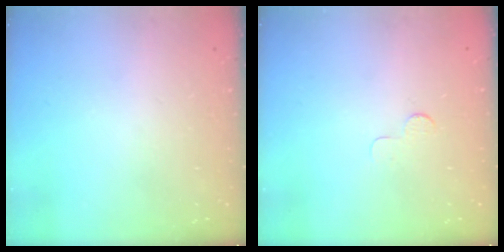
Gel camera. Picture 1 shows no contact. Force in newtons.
{"total": 3.0, "press": 2.9, "slide": 0.3}